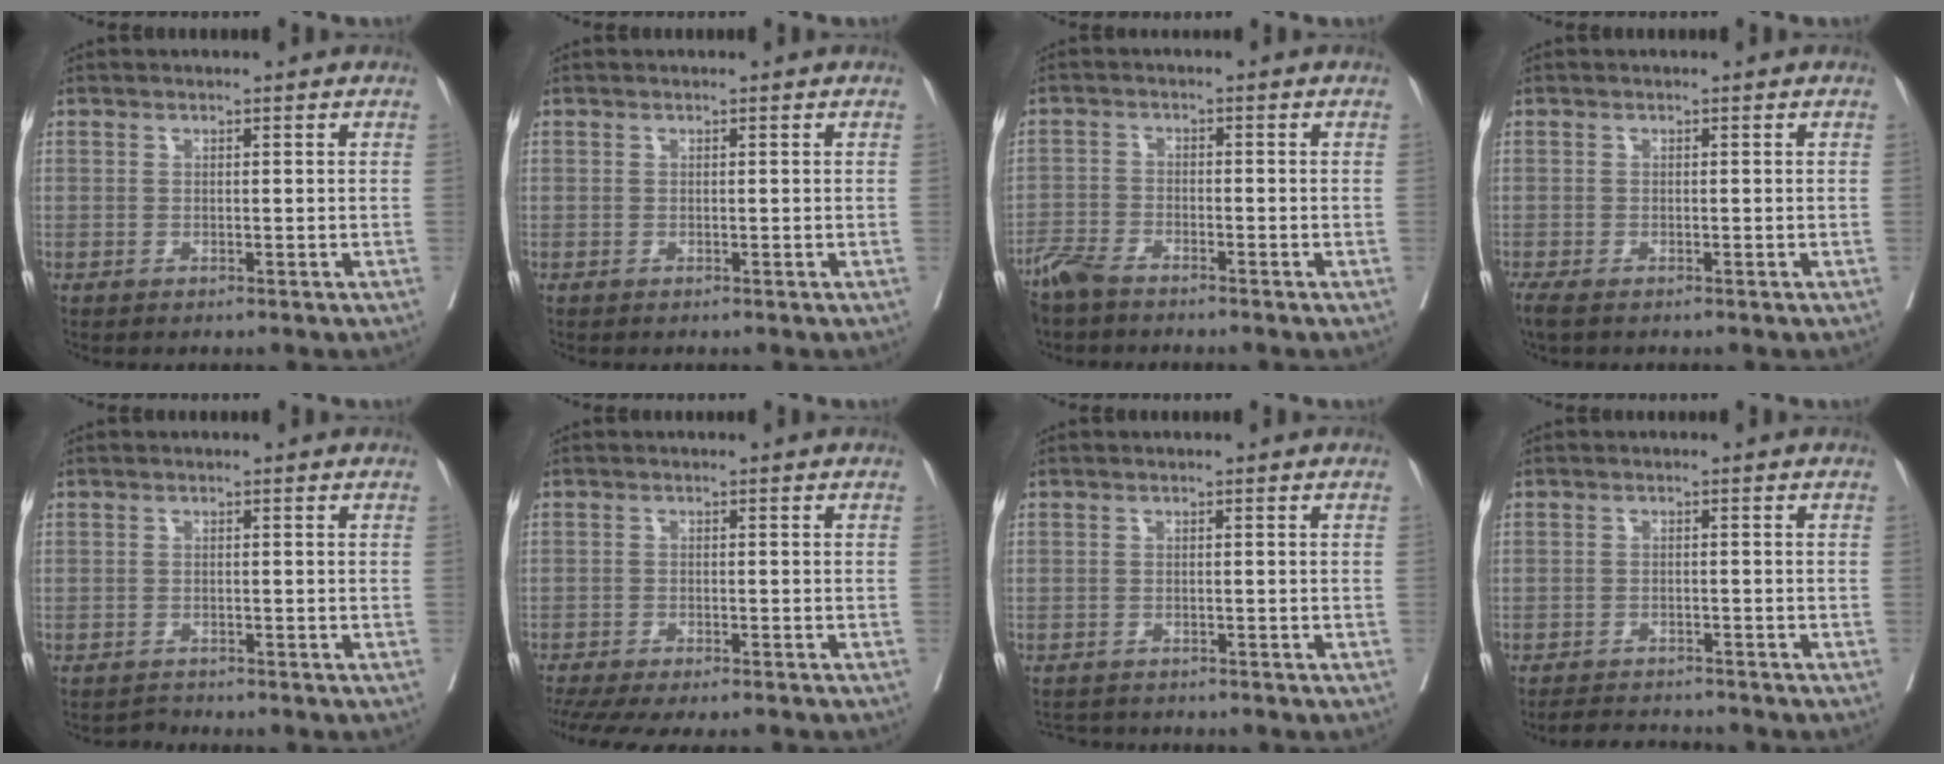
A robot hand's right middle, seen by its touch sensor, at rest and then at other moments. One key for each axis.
{"total": 0.0}
{"total": 4.5, "fx": -3.9, "fy": 0.9, "fz": 2.1, "tx": -0.043, "ty": -0.010, "tz": -0.077}
{"total": 2.8, "fx": -2.2, "fy": 0.8, "fz": 1.6, "tx": -0.038, "ty": -0.014, "tz": -0.036}
{"total": 1.1, "fx": -1.0, "fy": -0.1, "fz": -0.4, "tx": 0.007, "ty": -0.009, "tz": -0.015}
{"total": 12.5, "fx": -10.8, "fy": 2.3, "fz": 5.9, "tx": -0.111, "ty": -0.016, "tz": -0.149}
{"total": 3.1, "fx": -3.0, "fy": 0.7, "fz": 0.2, "tx": -0.004, "ty": -0.011, "tz": -0.047}
{"total": 5.0, "fx": -4.9, "fy": 0.5, "fz": 0.8, "tx": -0.013, "ty": -0.010, "tz": -0.078}